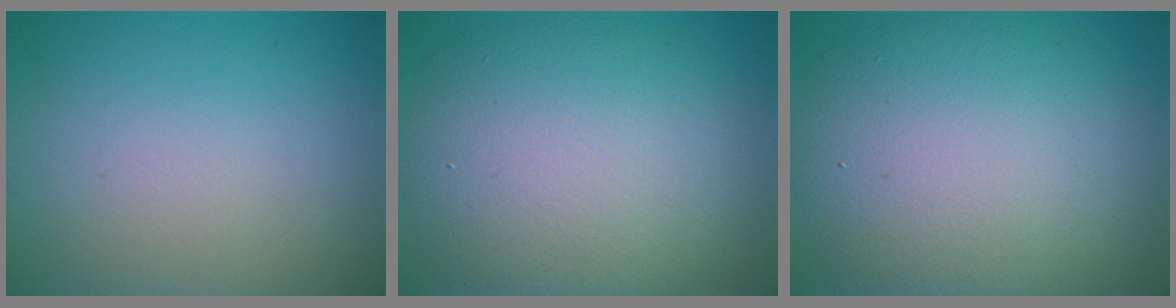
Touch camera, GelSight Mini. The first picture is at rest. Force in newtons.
{"total": 10.5, "press": 10.5, "slide": 0.5}
{"total": 11.9, "press": 11.9, "slide": 0.7}